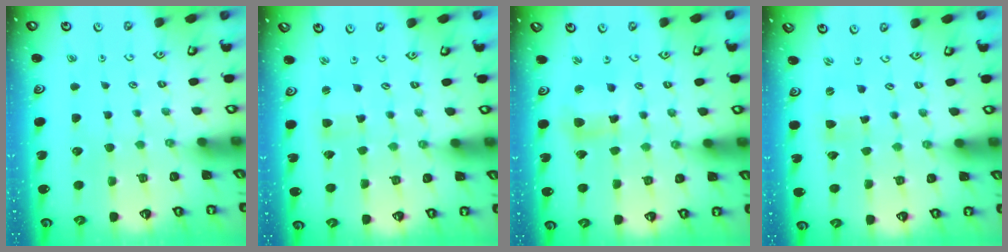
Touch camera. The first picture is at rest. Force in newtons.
{"total": 2.7, "press": 2.7, "slide": 0.3}
{"total": 7.8, "press": 7.7, "slide": 1.3}
{"total": 0.0}